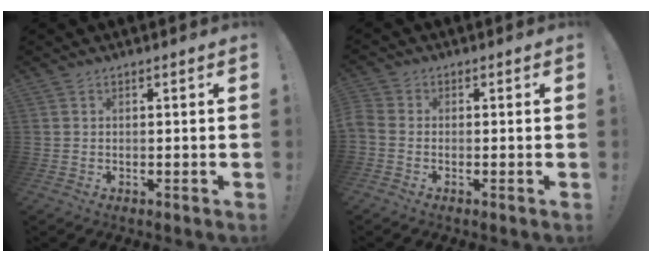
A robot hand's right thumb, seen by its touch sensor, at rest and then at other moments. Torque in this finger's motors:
{"motor_torque": [-0.61, 1.46, 0.52, 0.10, 0.44]}